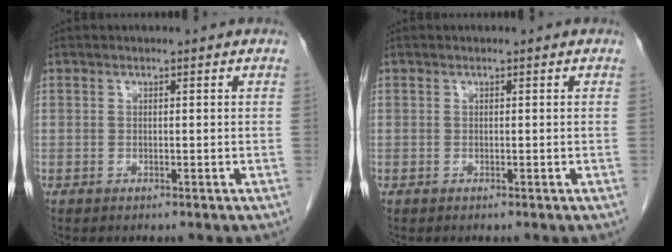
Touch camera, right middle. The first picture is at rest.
{"total": 0.0}